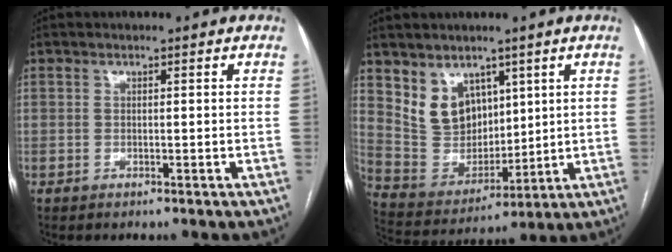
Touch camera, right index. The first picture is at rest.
{"total": 9.6, "force": [5.1, 7.0, 4.1], "torque": [-0.092, 0.017, 0.120]}